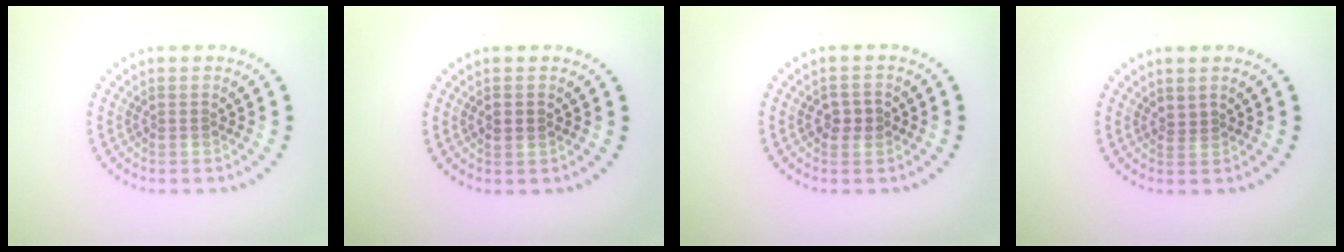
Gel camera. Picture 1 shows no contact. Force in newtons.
{"total": 1.6, "press": 1.6, "slide": 0.1}
{"total": 1.8, "press": 1.8, "slide": 0.2}
{"total": 0.6, "press": 0.3, "slide": 0.5}